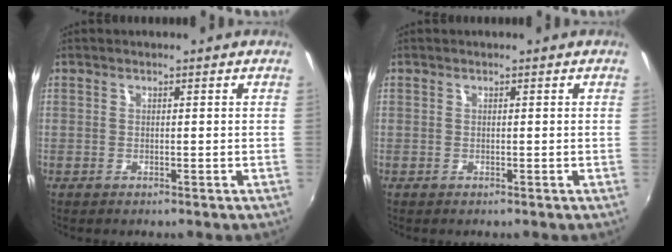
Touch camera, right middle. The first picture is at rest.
{"total": 0.0}